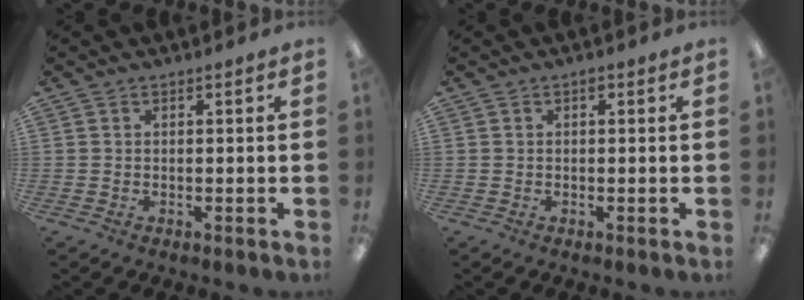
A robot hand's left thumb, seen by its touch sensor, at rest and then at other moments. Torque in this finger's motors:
{"motor_torque": [0.25, -0.15, 0.53, -0.27, 0.01]}